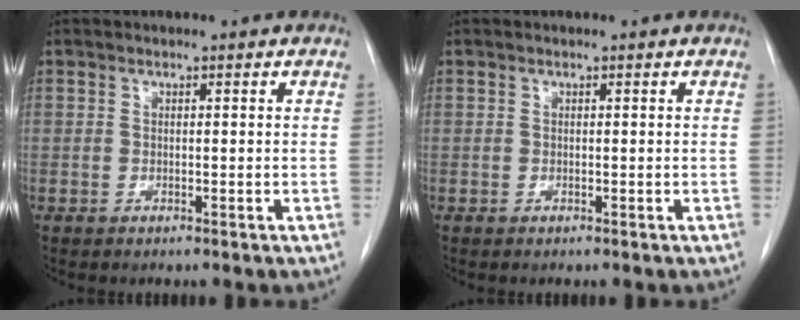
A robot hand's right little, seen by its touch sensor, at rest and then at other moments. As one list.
[{"total": 0.0}]